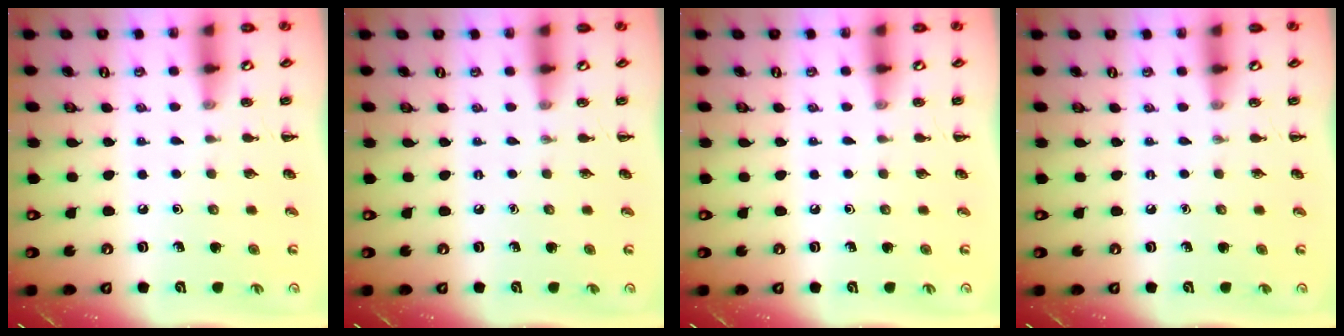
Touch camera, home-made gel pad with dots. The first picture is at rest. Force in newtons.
{"total": 0.0}
{"total": 0.0}
{"total": 0.0}